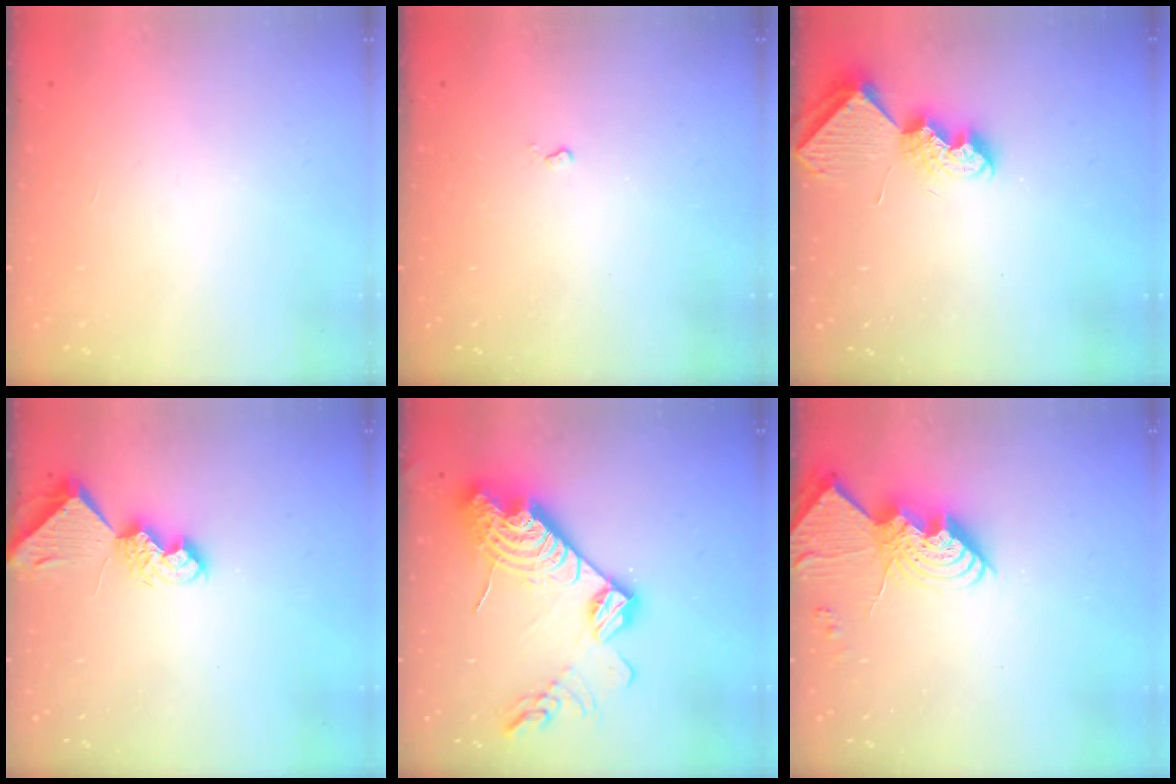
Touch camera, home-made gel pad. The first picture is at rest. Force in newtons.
{"total": 2.4, "press": 2.4, "slide": 0.4}
{"total": 8.0, "press": 8.0, "slide": 0.2}
{"total": 7.7, "press": 7.6, "slide": 0.9}
{"total": 25.2, "press": 25.1, "slide": 2.4}
{"total": 14.7, "press": 14.6, "slide": 1.4}